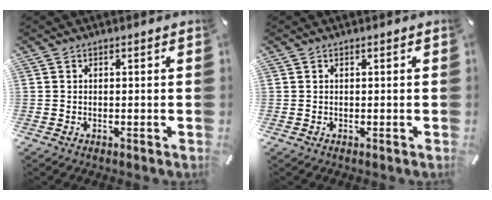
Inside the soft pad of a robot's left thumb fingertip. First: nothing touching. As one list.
[{"total": 0.0}]